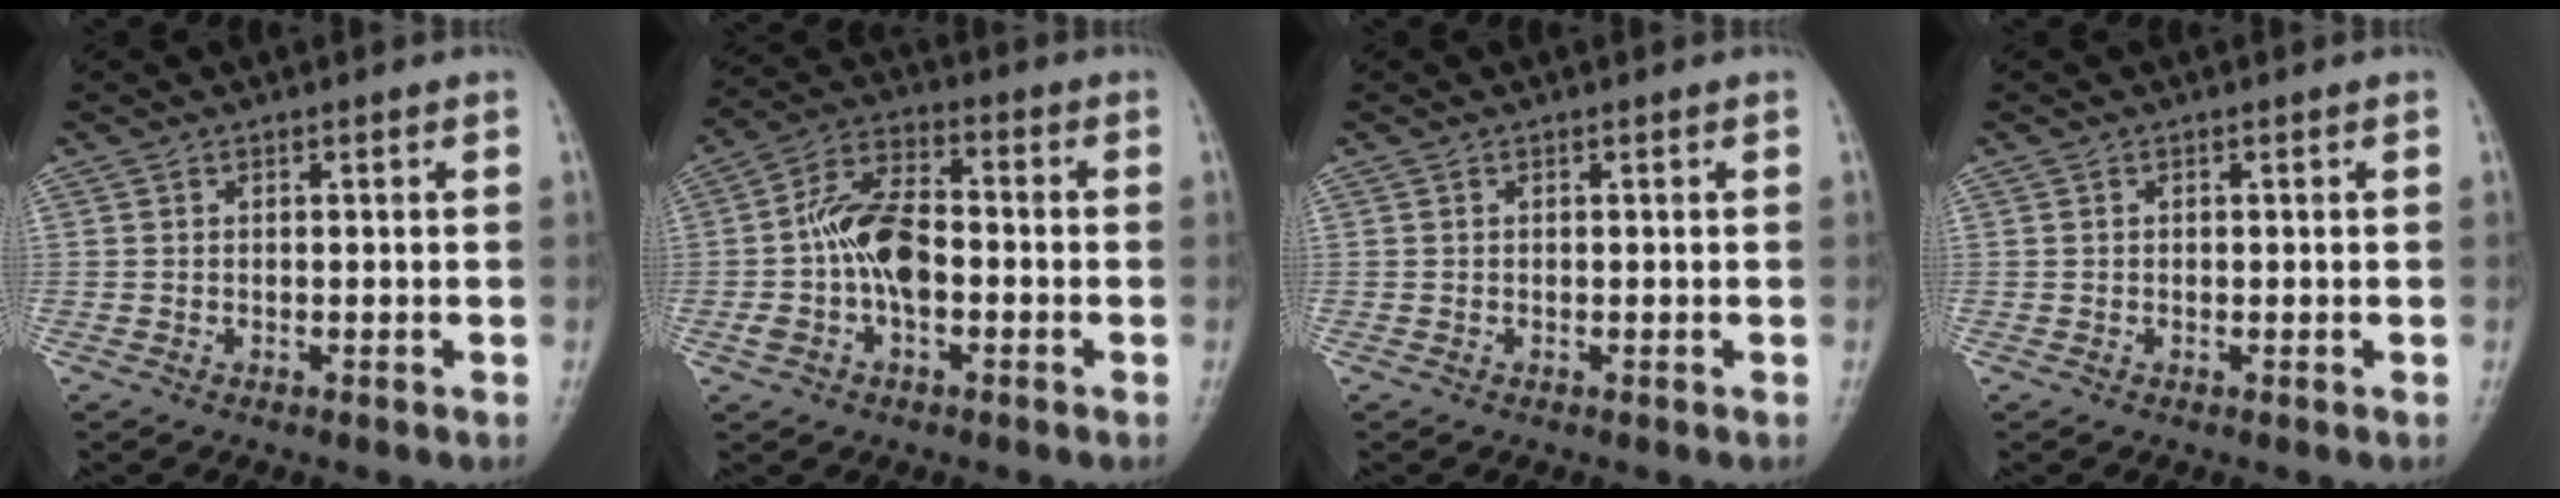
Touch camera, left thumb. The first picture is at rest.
{"total": 11.3, "force": [-1.4, 6.4, 9.2], "torque": [-0.166, 0.035, -0.034]}
{"total": 0.0}
{"total": 0.0}